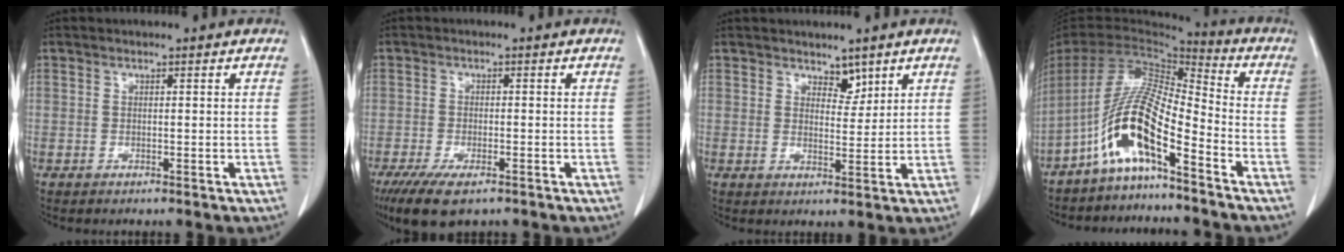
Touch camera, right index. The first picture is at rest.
{"total": 7.0, "force": [-4.6, 2.6, 4.5], "torque": [-0.081, -0.013, -0.078]}
{"total": 2.9, "force": [2.3, 1.5, 1.1], "torque": [-0.011, -0.005, 0.039]}
{"total": 12.6, "force": [-7.2, 1.8, 10.2], "torque": [-0.214, 0.007, -0.140]}